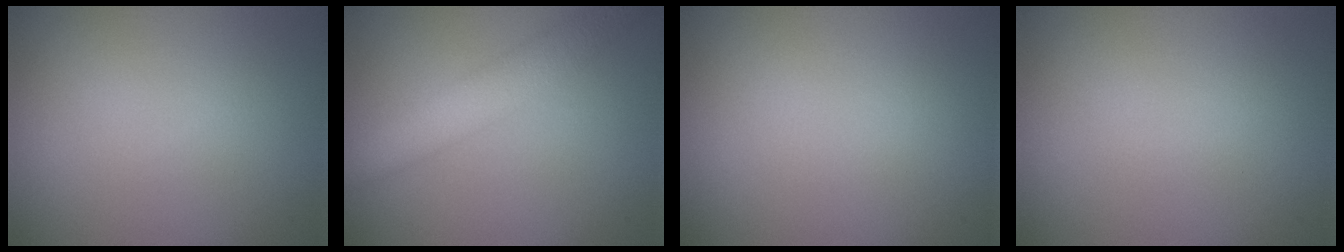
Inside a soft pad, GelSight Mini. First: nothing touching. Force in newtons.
{"total": 3.8, "press": 3.8, "slide": 0.2}
{"total": 0.0}
{"total": 0.0}